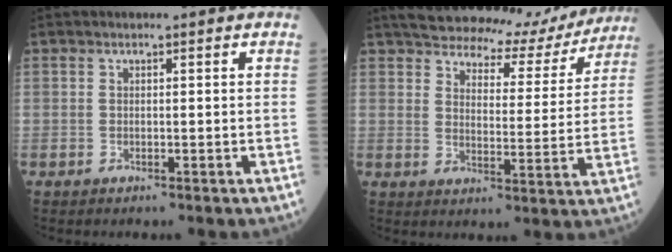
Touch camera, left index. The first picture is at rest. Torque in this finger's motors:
{"motor_torque": [0.54, -1.60, -0.28, 0.01]}